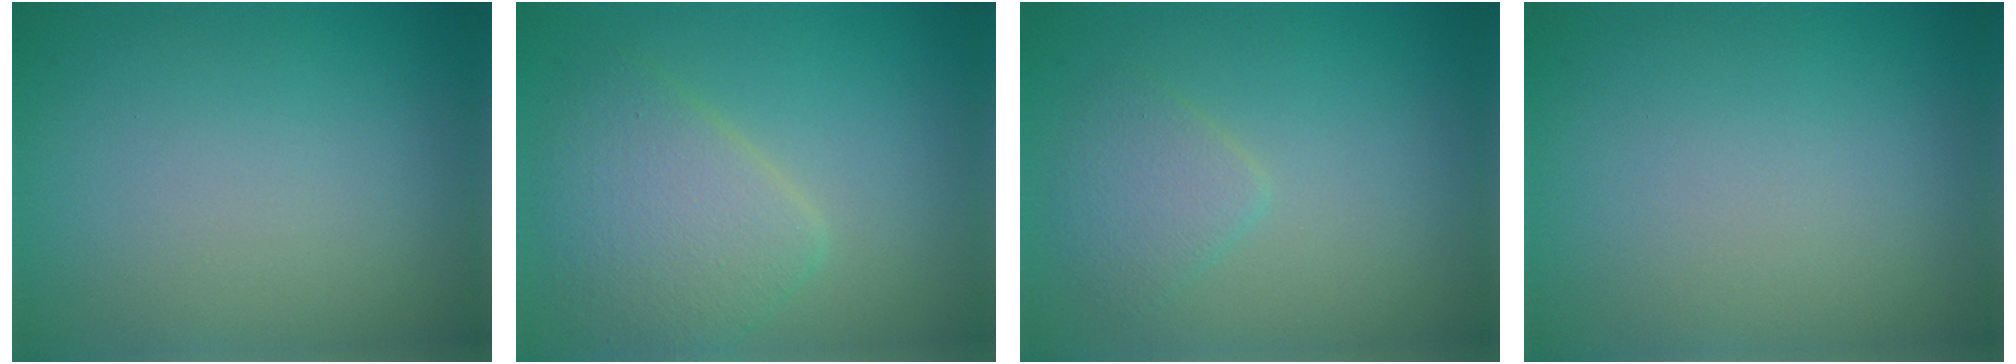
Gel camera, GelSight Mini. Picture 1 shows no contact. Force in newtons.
{"total": 4.5, "press": 4.5, "slide": 0.2}
{"total": 2.0, "press": 2.0, "slide": 0.1}
{"total": 0.0}